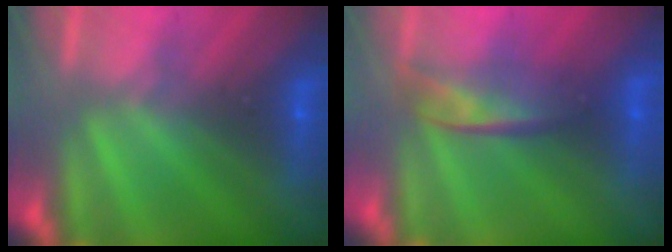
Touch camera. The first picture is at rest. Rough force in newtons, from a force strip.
{"total": 2.1}